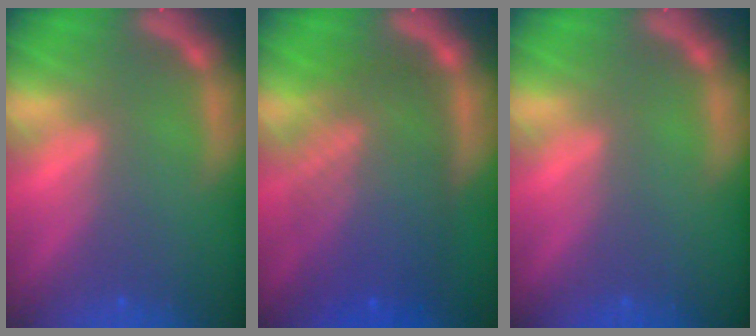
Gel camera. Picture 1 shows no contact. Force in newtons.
{"total": 10.0}
{"total": 0.0}